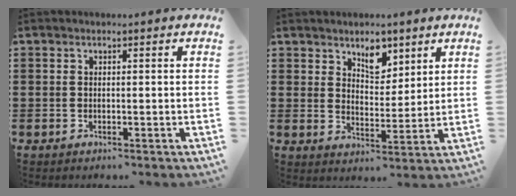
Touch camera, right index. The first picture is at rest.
{"total": 5.6, "force": [3.9, 3.0, 2.6], "torque": [-0.041, -0.006, 0.068]}